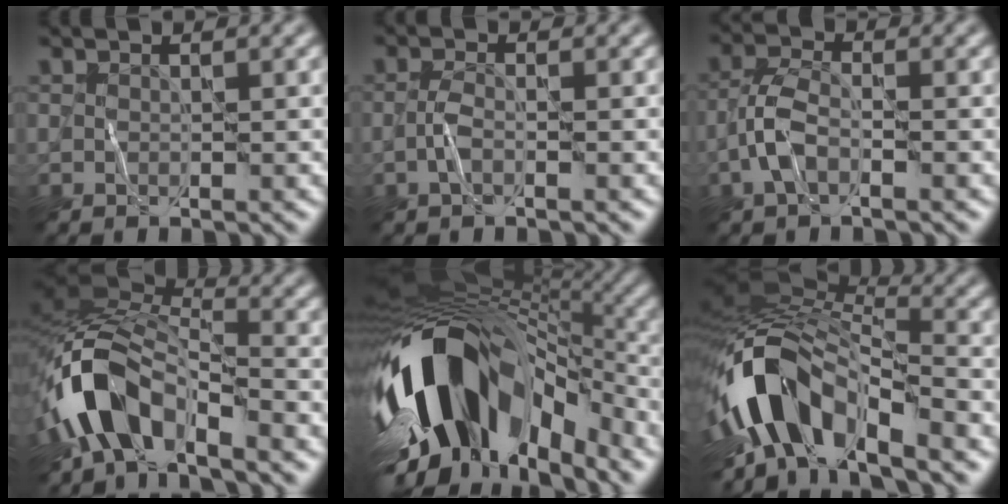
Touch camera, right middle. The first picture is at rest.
{"total": 1.4, "force": [-0.7, 0.3, 1.1], "torque": [-0.025, 0.003, -0.020]}
{"total": 2.9, "force": [-1.4, 1.2, 2.3], "torque": [-0.048, 0.007, -0.040]}
{"total": 7.7, "force": [-4.7, 3.6, 5.0], "torque": [-0.089, 0.006, -0.106]}
{"total": 15.2, "force": [-5.2, 8.5, 11.4], "torque": [-0.198, -0.010, -0.084]}
{"total": 10.7, "force": [-4.7, 5.2, 8.1], "torque": [-0.138, 0.009, -0.092]}